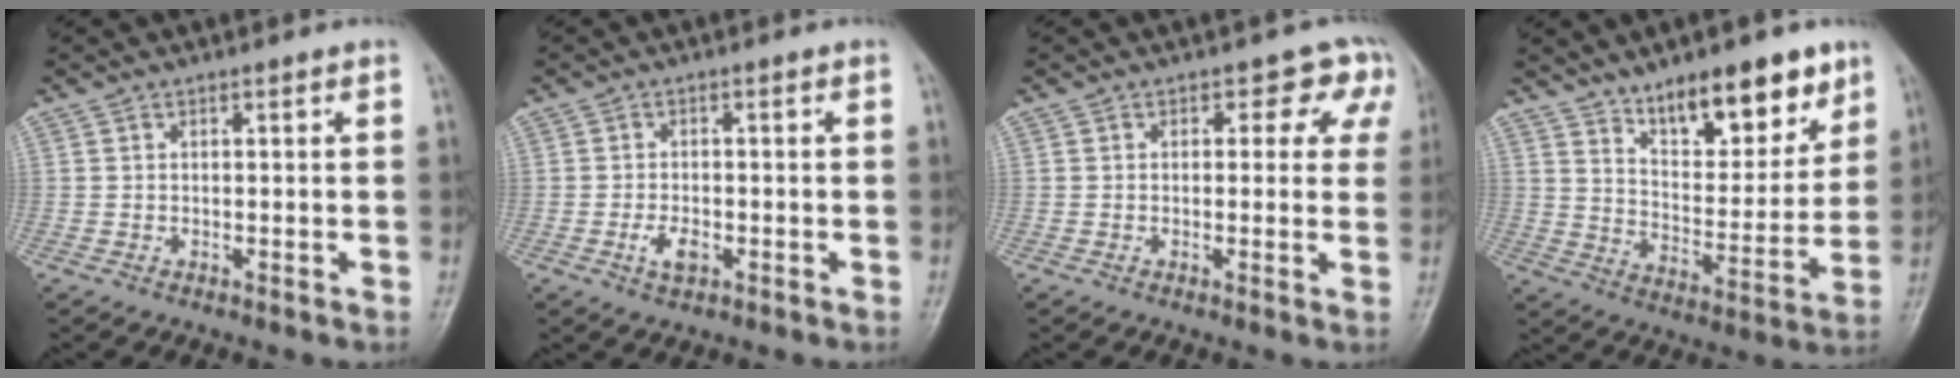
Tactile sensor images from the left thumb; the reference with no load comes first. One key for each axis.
{"total": 3.0, "fx": -1.3, "fy": 1.6, "fz": 2.2, "tx": -0.042, "ty": 0.003, "tz": -0.021}
{"total": 5.2, "fx": 2.2, "fy": 3.6, "fz": 3.0, "tx": 0.014, "ty": -0.002, "tz": 0.011}
{"total": 15.7, "fx": 10.5, "fy": 6.3, "fz": 9.9, "tx": -0.099, "ty": -0.068, "tz": 0.174}